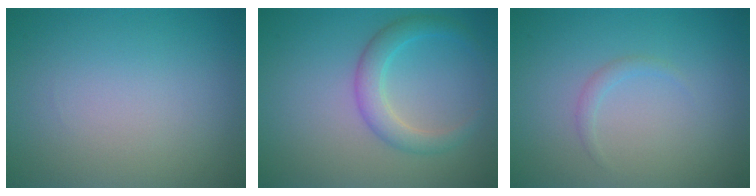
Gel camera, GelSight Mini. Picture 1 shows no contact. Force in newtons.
{"total": 2.9, "press": 2.9, "slide": 0.1}
{"total": 0.8, "press": 0.8, "slide": 0.1}